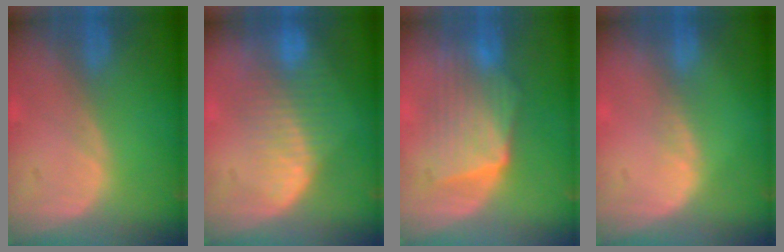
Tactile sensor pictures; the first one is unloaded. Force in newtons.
{"total": 8.5, "press": 7.3, "slide": 4.4}
{"total": 7.9, "press": 7.9, "slide": 0.9}
{"total": 1.5, "press": 1.0, "slide": 1.1}